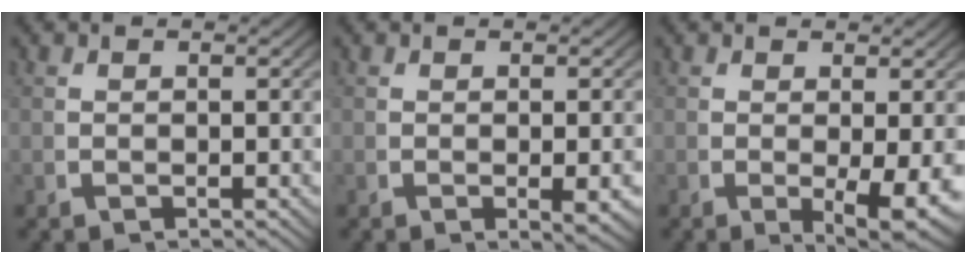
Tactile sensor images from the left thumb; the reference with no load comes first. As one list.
[{"total": 2.0, "force": [-0.2, 0.6, 1.9], "torque": [-0.027, -0.004, 0.000]}, {"total": 4.3, "force": [-0.7, 1.6, 4.0], "torque": [-0.064, -0.023, 0.001]}]